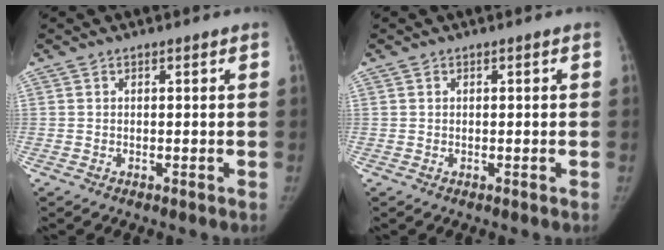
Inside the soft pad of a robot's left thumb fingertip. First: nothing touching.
{"total": 0.0}